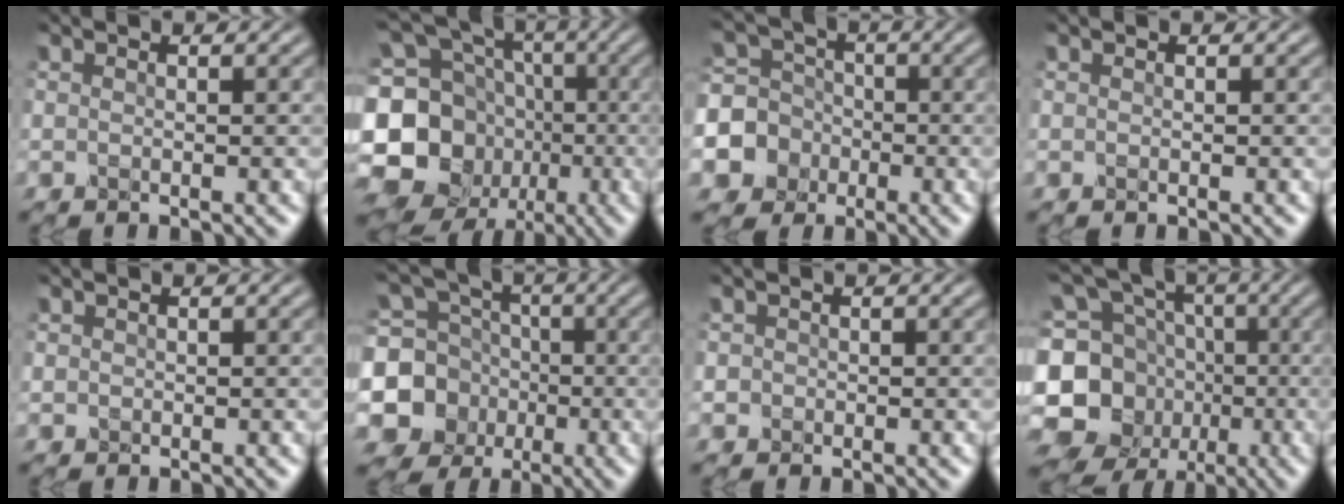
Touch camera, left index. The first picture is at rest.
{"total": 17.1, "force": [-3.3, 15.1, 7.5], "torque": [-0.189, 0.008, -0.078]}
{"total": 9.7, "force": [-3.2, 9.0, 1.7], "torque": [-0.059, -0.009, -0.078]}
{"total": 0.0}
{"total": 0.6, "force": [0.1, 0.6, 0.0], "torque": [0.005, -0.002, 0.000]}
{"total": 11.0, "force": [-2.2, 10.3, 3.3], "torque": [-0.091, -0.012, -0.061]}
{"total": 0.8, "force": [-0.1, 0.8, 0.1], "torque": [0.004, -0.004, -0.004]}
{"total": 13.0, "force": [-3.1, 11.5, 5.3], "torque": [-0.142, -0.007, -0.066]}